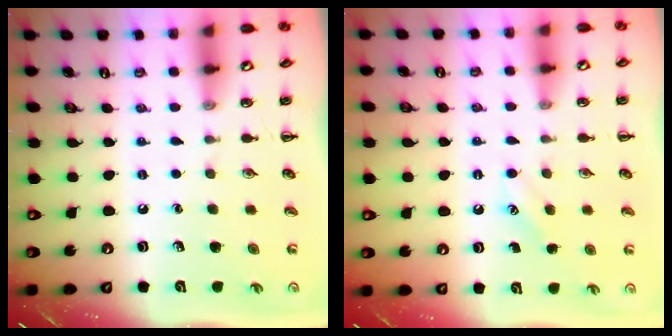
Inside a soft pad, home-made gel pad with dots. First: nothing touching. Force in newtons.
{"total": 5.5, "press": 5.3, "slide": 1.4}